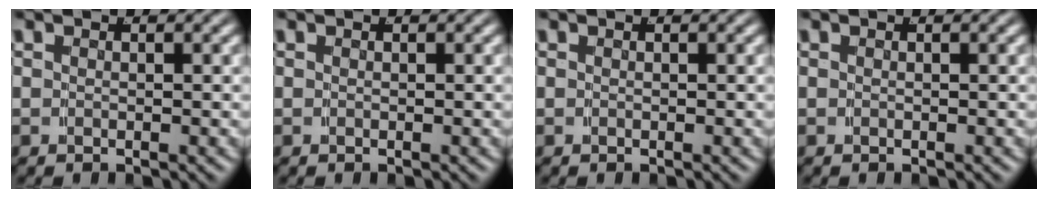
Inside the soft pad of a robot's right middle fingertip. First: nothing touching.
{"total": 0.0}
{"total": 0.0}
{"total": 0.0}